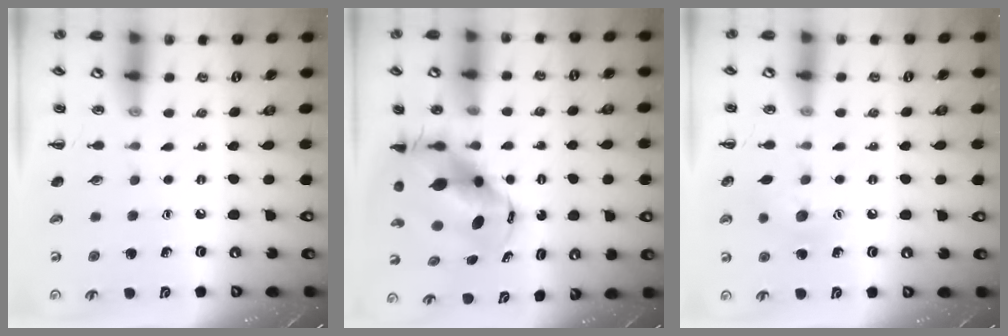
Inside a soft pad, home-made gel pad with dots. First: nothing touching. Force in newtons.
{"total": 8.9, "press": 8.6, "slide": 2.1}
{"total": 8.5, "press": 8.4, "slide": 1.1}